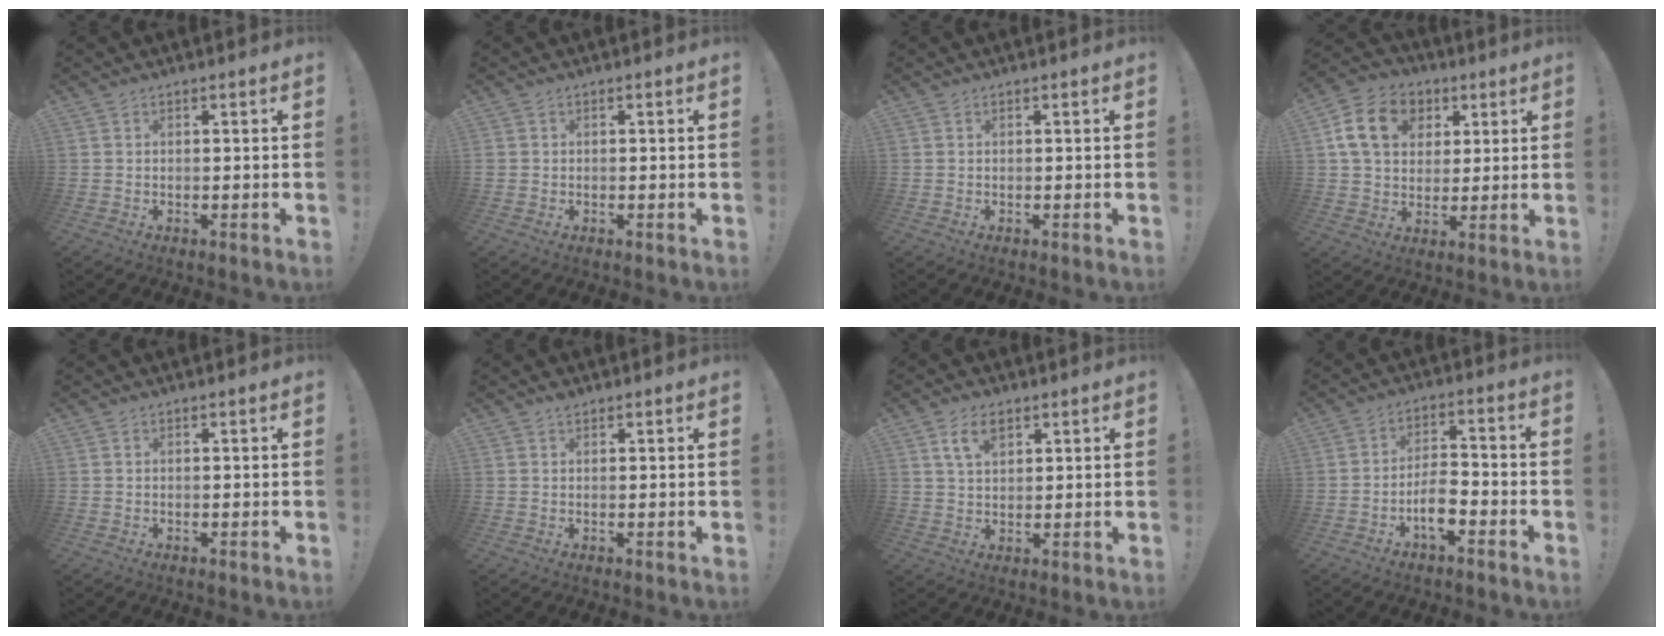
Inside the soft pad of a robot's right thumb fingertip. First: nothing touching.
{"total": 1.1, "force": [0.0, 1.1, 0.0], "torque": [0.001, 0.005, 0.000]}
{"total": 0.0}
{"total": 15.7, "force": [5.4, 12.1, 8.5], "torque": [-0.127, -0.007, 0.106]}
{"total": 0.0}
{"total": 1.4, "force": [1.2, 0.6, 0.0], "torque": [0.006, -0.002, 0.021]}
{"total": 6.6, "force": [3.4, 3.7, 4.3], "torque": [-0.070, -0.003, 0.062]}
{"total": 7.9, "force": [-3.8, 3.6, 5.9], "torque": [-0.112, 0.014, -0.068]}